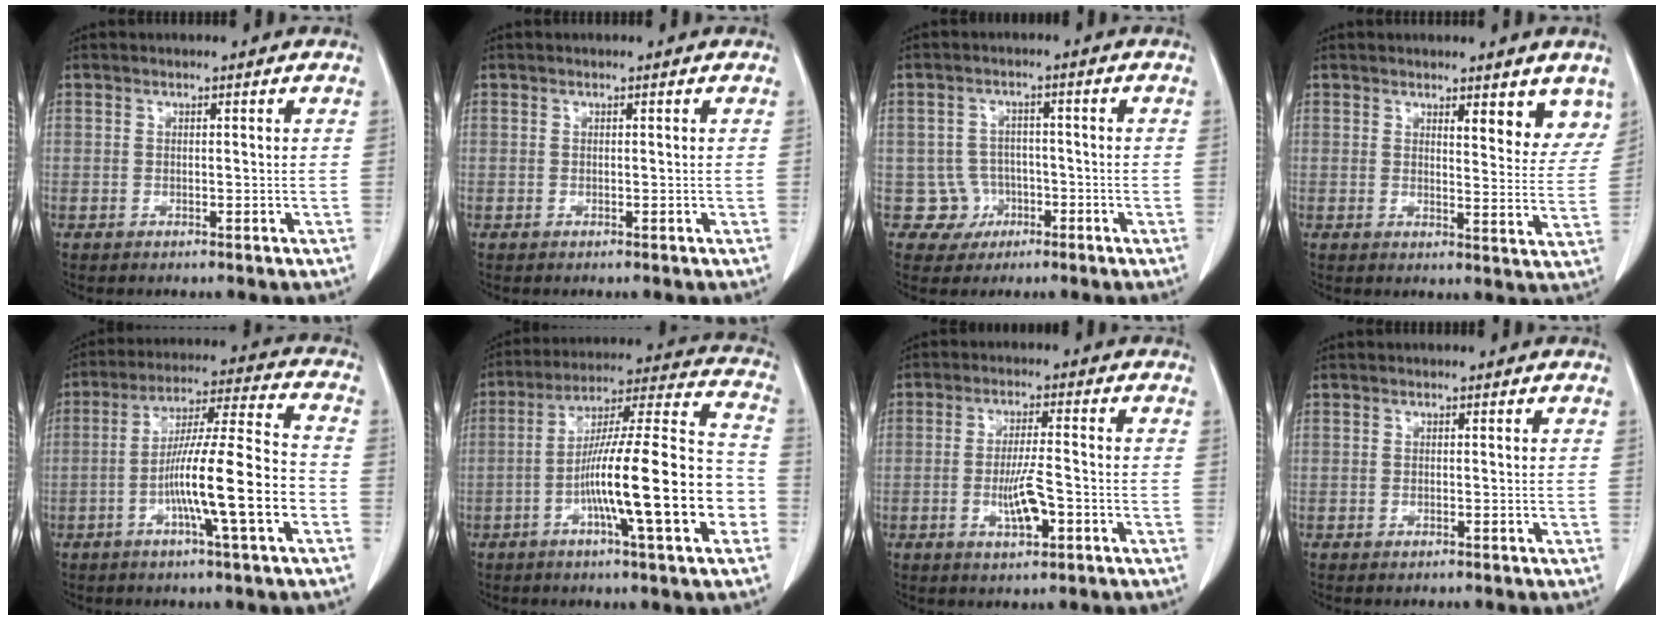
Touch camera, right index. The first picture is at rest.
{"total": 0.0}
{"total": 4.4, "force": [-1.3, 4.2, -0.4], "torque": [0.017, 0.018, -0.015]}
{"total": 6.3, "force": [4.8, 1.7, 3.8], "torque": [-0.032, -0.020, 0.048]}
{"total": 14.6, "force": [-4.4, 0.1, 13.9], "torque": [-0.240, 0.005, -0.078]}
{"total": 20.1, "force": [-5.7, 1.2, 19.2], "torque": [-0.291, 0.010, -0.091]}
{"total": 6.1, "force": [-2.0, 1.1, 5.6], "torque": [-0.104, -0.004, -0.032]}
{"total": 0.0}